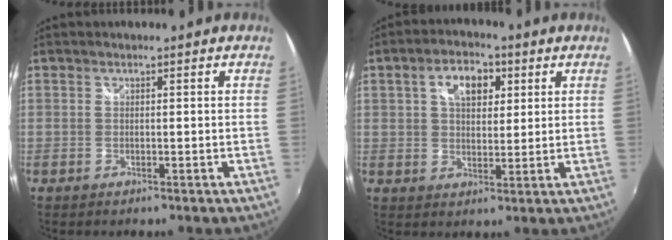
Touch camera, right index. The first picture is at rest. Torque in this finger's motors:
{"motor_torque": [0.19, 0.07, 0.30, 0.07]}